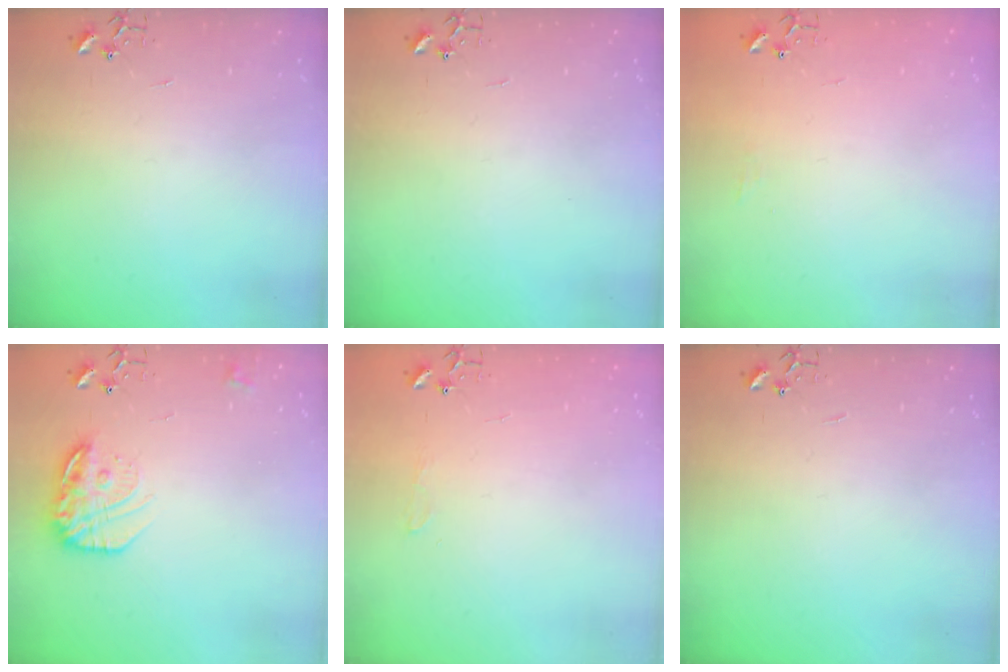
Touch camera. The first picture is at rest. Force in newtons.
{"total": 0.0}
{"total": 5.1, "press": 5.1, "slide": 0.7}
{"total": 15.4, "press": 15.3, "slide": 1.0}
{"total": 4.7, "press": 4.6, "slide": 0.7}
{"total": 0.0}